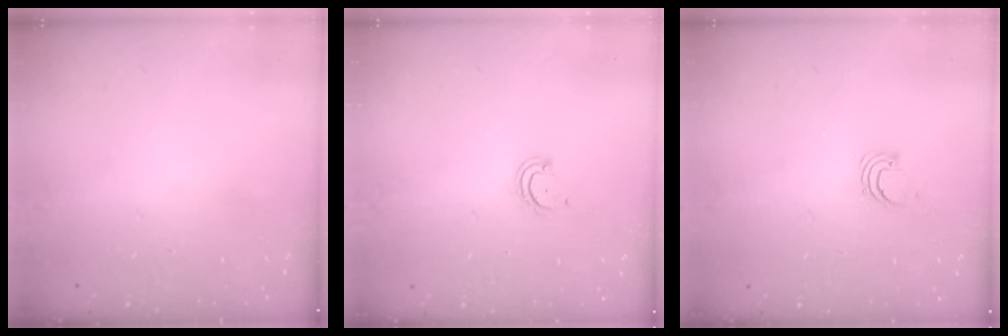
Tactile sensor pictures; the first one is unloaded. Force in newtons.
{"total": 2.5, "press": 2.5, "slide": 0.2}
{"total": 1.7, "press": 1.7, "slide": 0.1}